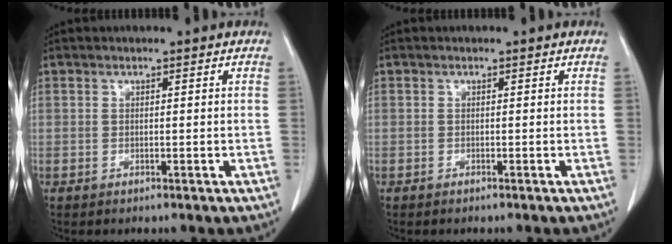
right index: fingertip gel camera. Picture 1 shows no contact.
{"total": 0.0}